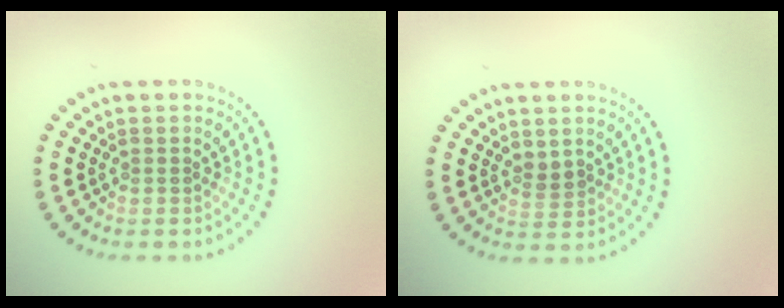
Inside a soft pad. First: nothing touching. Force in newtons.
{"total": 1.1, "press": 1.0, "slide": 0.5}